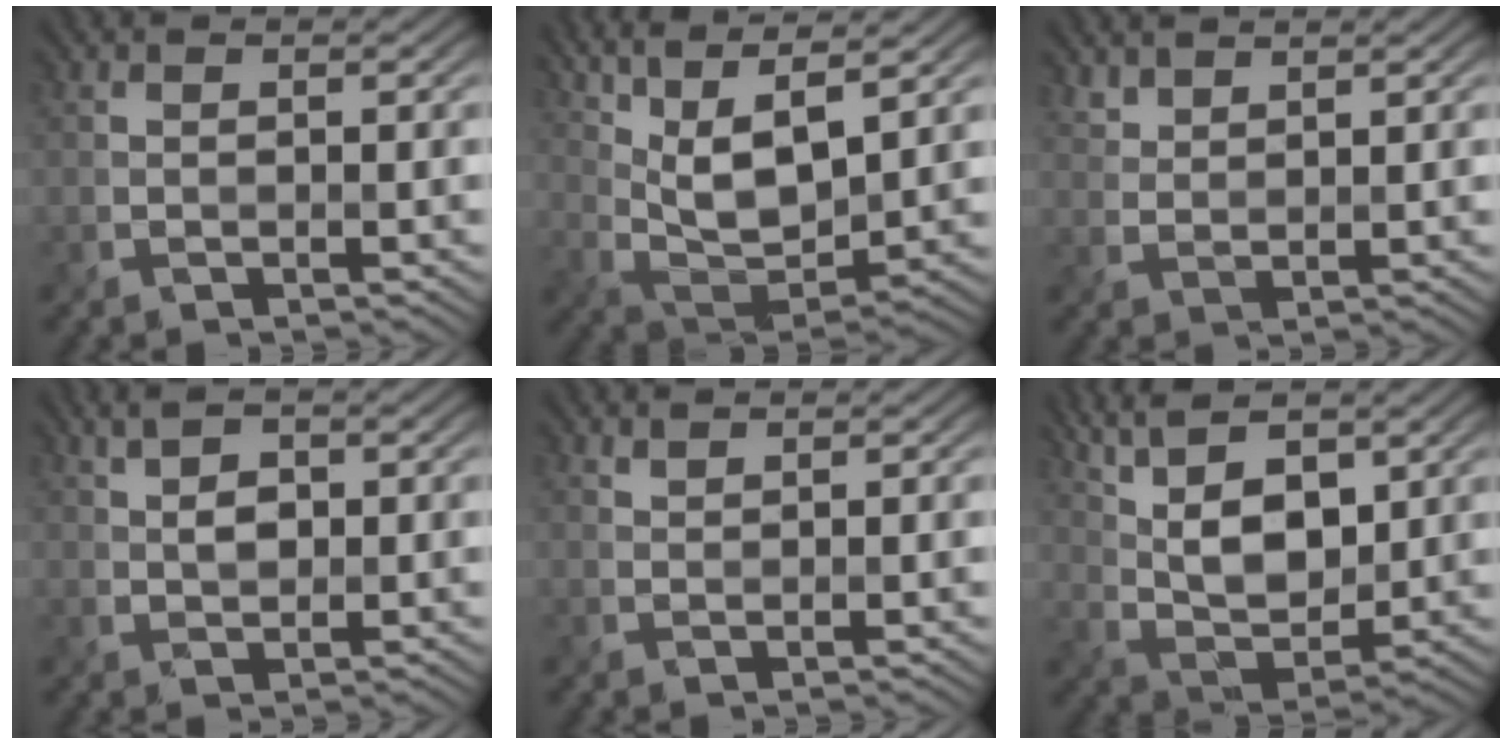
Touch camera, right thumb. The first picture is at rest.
{"total": 13.5, "force": [7.5, 4.5, 10.3], "torque": [-0.237, 0.014, 0.138]}
{"total": 2.4, "force": [2.2, 0.8, 0.7], "torque": [-0.022, -0.001, 0.054]}
{"total": 3.0, "force": [1.0, 1.6, 2.2], "torque": [-0.039, -0.001, 0.020]}
{"total": 0.9, "force": [0.8, 0.1, 0.3], "torque": [-0.007, 0.000, 0.019]}
{"total": 11.2, "force": [5.5, 4.8, 8.5], "torque": [-0.180, 0.008, 0.101]}